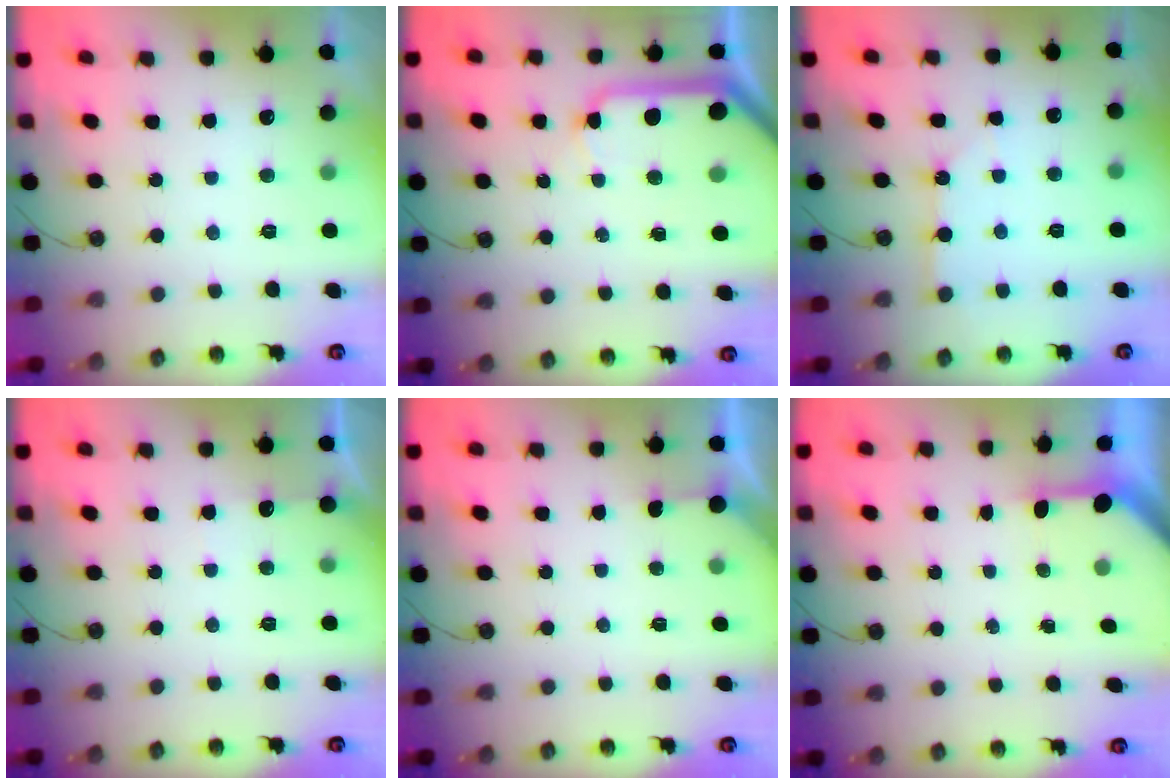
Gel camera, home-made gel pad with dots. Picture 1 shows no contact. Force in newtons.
{"total": 11.7, "press": 11.6, "slide": 1.6}
{"total": 2.5, "press": 2.5, "slide": 0.3}
{"total": 3.5, "press": 3.4, "slide": 0.6}
{"total": 2.4, "press": 2.4, "slide": 0.4}
{"total": 2.9, "press": 2.9, "slide": 0.2}